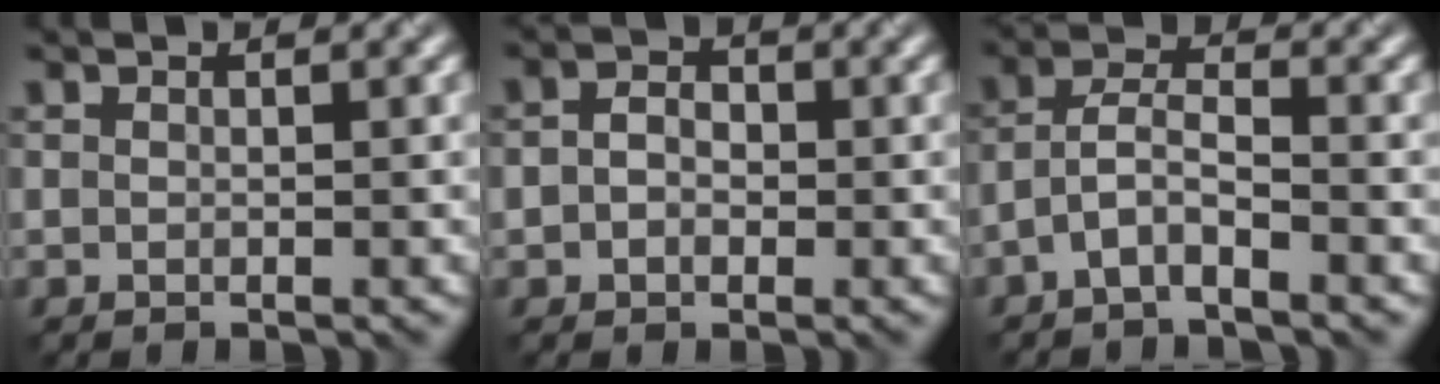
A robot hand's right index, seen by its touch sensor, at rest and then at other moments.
{"total": 2.4, "force": [-0.1, 1.8, 1.5], "torque": [-0.022, 0.005, -0.014]}
{"total": 2.8, "force": [-1.6, 0.8, 2.1], "torque": [-0.046, 0.009, -0.041]}